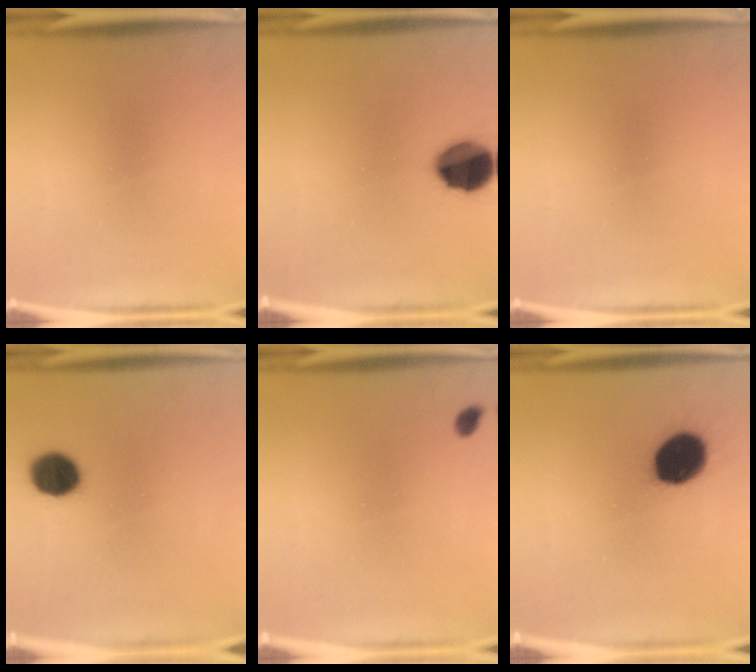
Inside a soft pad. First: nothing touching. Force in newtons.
{"total": 12.3}
{"total": 0.0}
{"total": 9.0}
{"total": 1.3}
{"total": 14.6}